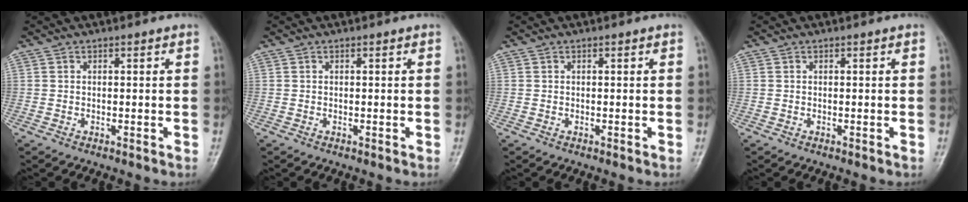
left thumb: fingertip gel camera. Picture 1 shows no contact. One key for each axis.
{"total": 0.0}
{"total": 0.0}
{"total": 0.0}